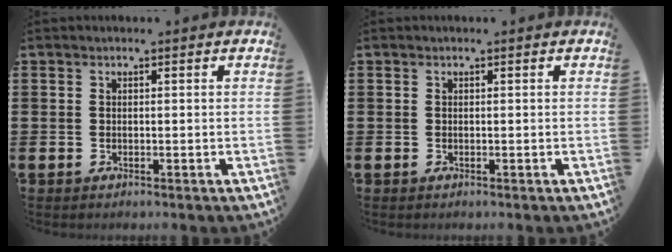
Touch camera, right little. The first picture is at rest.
{"total": 0.0}